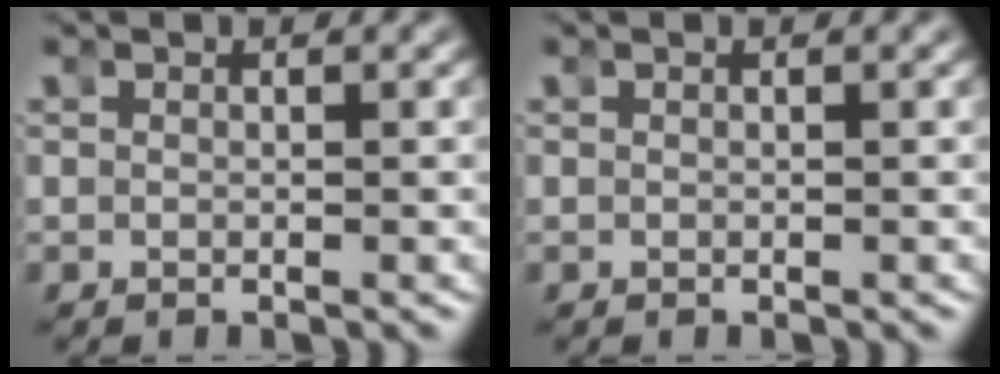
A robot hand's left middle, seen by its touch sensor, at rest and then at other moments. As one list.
[{"total": 0.0}]